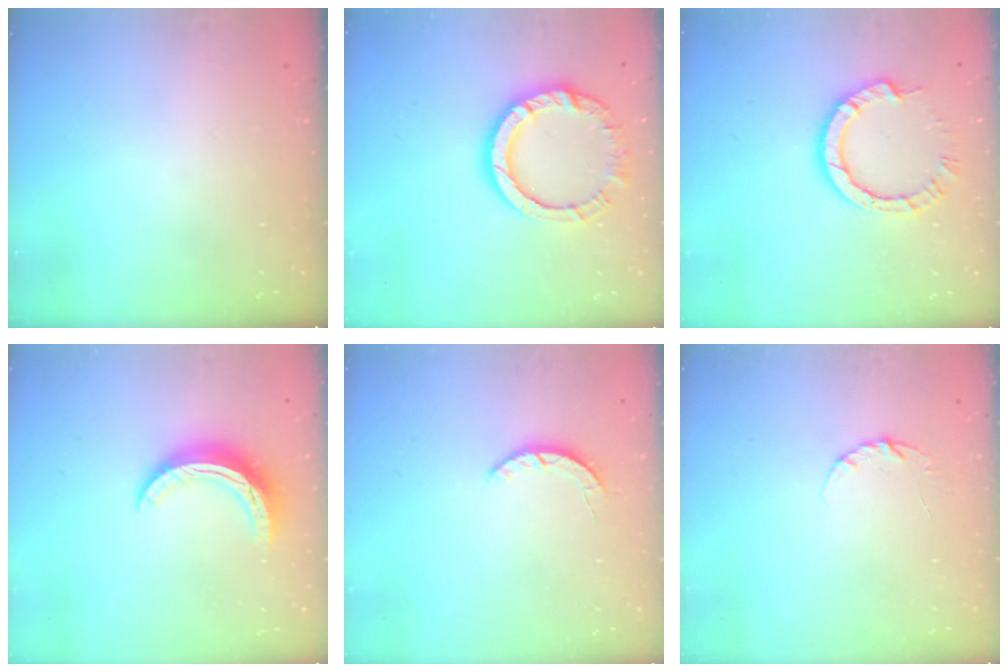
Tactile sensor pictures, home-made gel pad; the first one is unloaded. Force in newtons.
{"total": 11.5, "press": 11.5, "slide": 1.0}
{"total": 9.2, "press": 9.1, "slide": 0.8}
{"total": 10.3, "press": 10.3, "slide": 0.3}
{"total": 2.2, "press": 2.2, "slide": 0.4}
{"total": 4.0, "press": 4.0, "slide": 0.4}